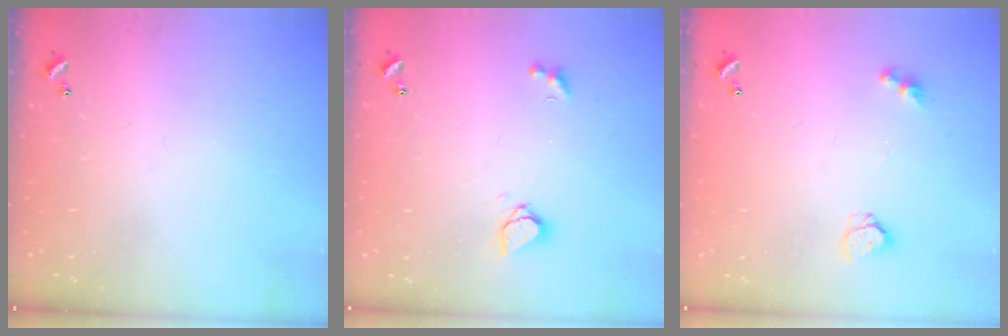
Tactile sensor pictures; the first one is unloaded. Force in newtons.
{"total": 1.6, "press": 1.5, "slide": 0.5}
{"total": 3.8, "press": 3.7, "slide": 0.2}